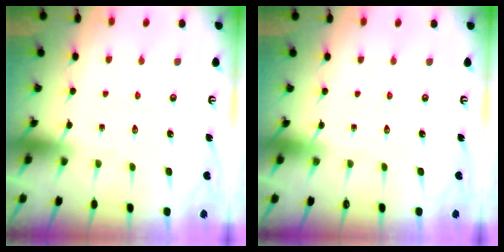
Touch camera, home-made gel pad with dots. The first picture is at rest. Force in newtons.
{"total": 0.0}